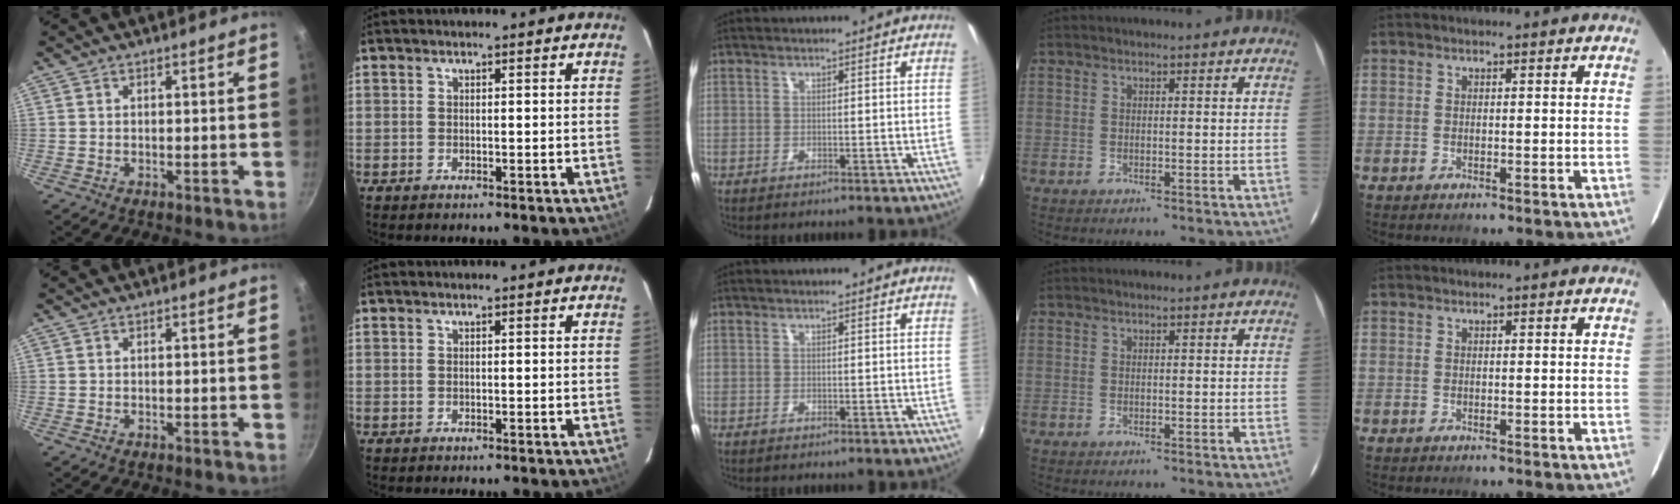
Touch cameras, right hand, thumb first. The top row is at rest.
{}